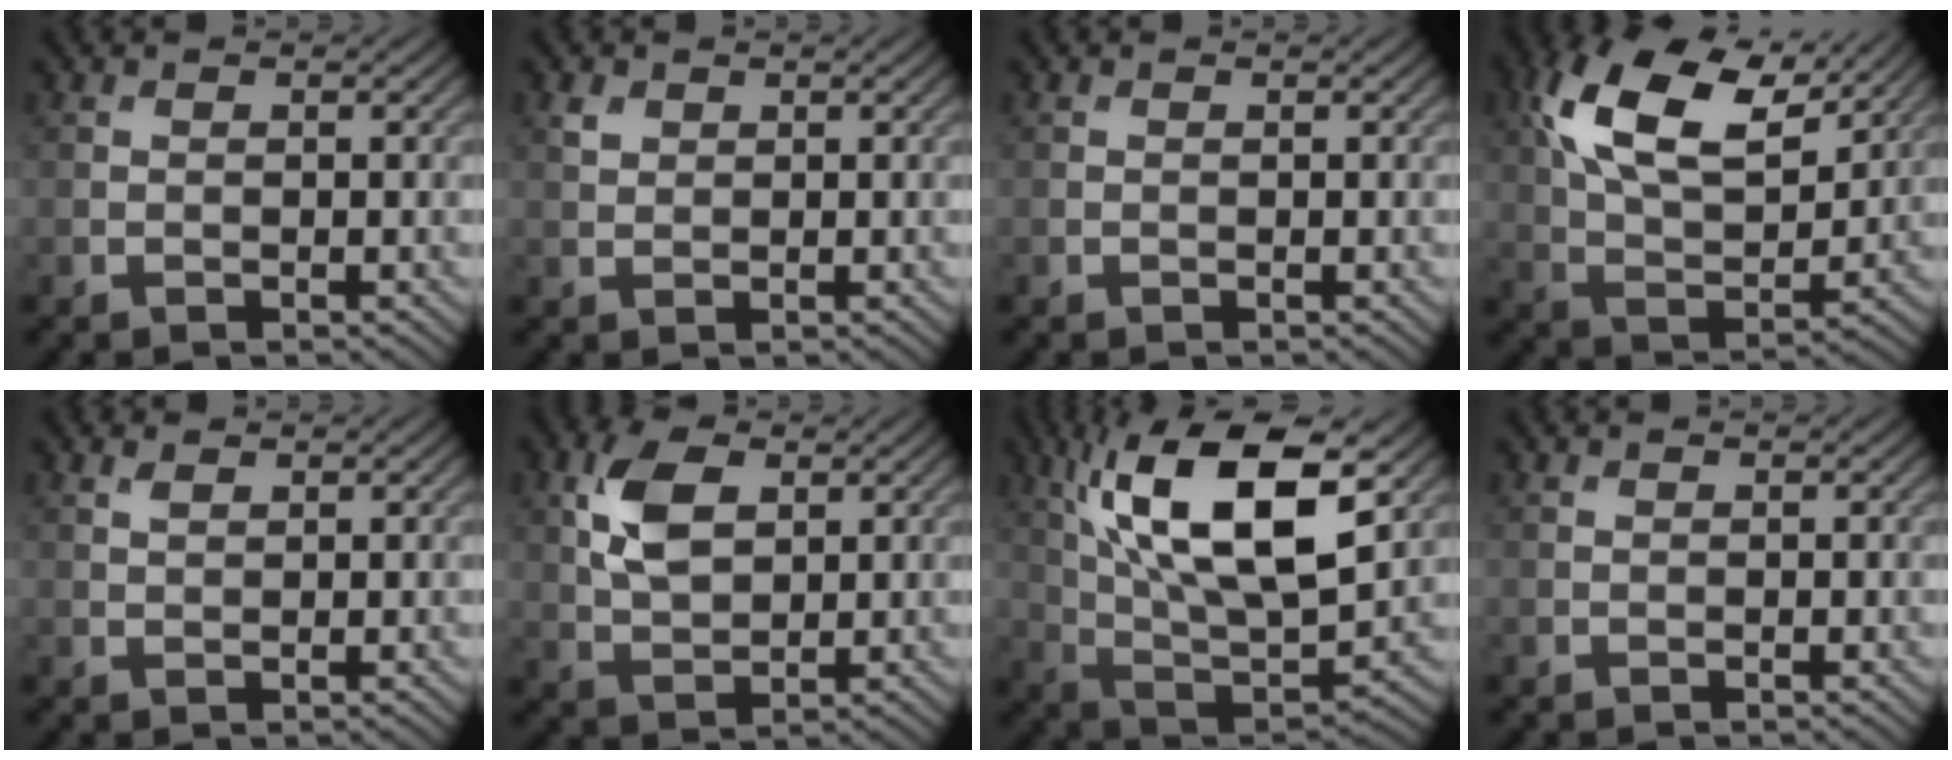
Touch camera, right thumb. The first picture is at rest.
{"total": 1.4, "force": [0.9, 1.0, 0.5], "torque": [-0.013, 0.001, 0.018]}
{"total": 0.0}
{"total": 14.9, "force": [7.0, 7.4, 10.9], "torque": [-0.239, 0.013, 0.131]}
{"total": 1.2, "force": [0.8, 0.5, 0.7], "torque": [-0.020, 0.001, 0.017]}
{"total": 6.9, "force": [2.2, 4.0, 5.1], "torque": [-0.119, 0.006, 0.041]}
{"total": 16.9, "force": [6.5, 6.8, 14.1], "torque": [-0.292, 0.013, 0.124]}
{"total": 0.0}